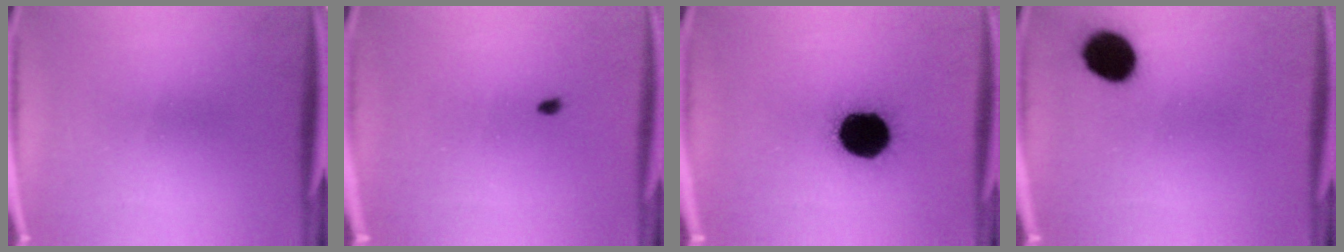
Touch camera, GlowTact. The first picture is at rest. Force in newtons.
{"total": 1.4}
{"total": 19.3}
{"total": 10.3}